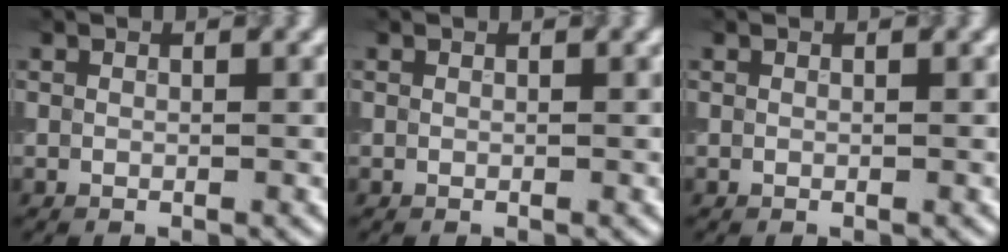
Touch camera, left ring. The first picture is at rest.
{"total": 0.0}
{"total": 0.0}